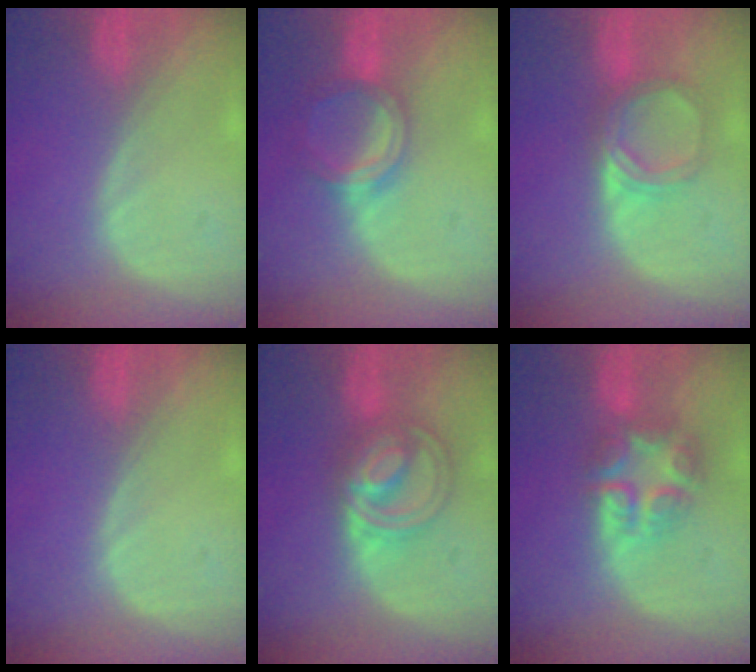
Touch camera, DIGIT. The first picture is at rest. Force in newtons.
{"total": 5.2, "press": 4.9, "slide": 1.5}
{"total": 5.3, "press": 4.9, "slide": 1.9}
{"total": 0.0}
{"total": 7.4, "press": 7.3, "slide": 0.4}
{"total": 7.7, "press": 6.7, "slide": 3.8}